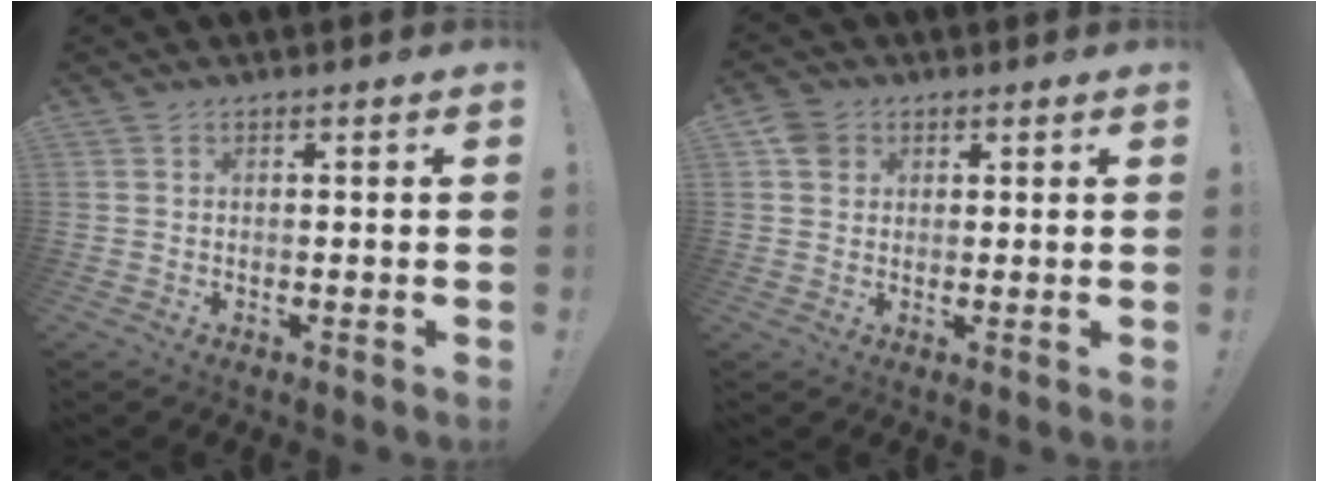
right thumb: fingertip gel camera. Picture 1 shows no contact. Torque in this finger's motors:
{"motor_torque": [0.44, 0.56, 0.31, 0.02, -0.05]}